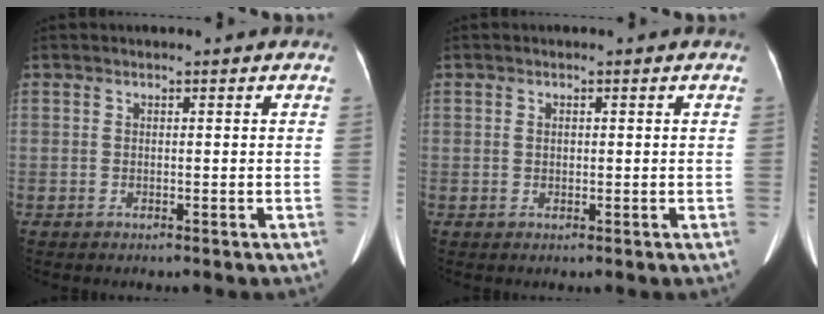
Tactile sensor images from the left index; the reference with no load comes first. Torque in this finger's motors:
{"motor_torque": [-0.22, -0.24, -0.02, -0.01]}